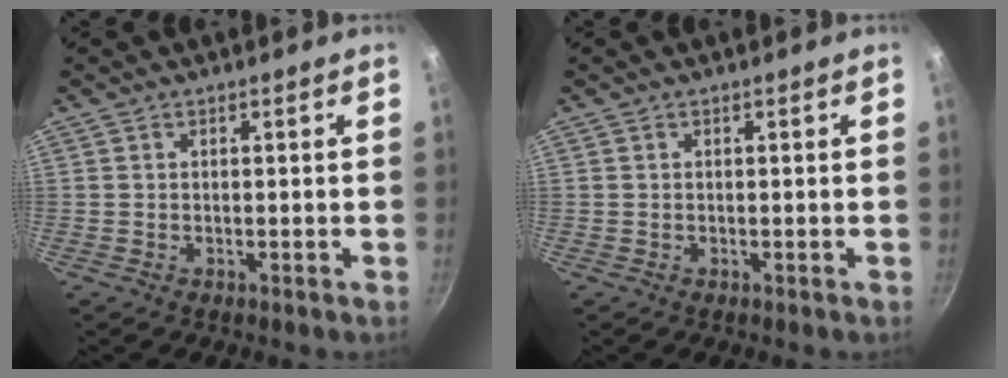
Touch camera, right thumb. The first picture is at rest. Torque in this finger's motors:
{"motor_torque": [0.00, 0.00, 0.00, 0.00, 0.00]}